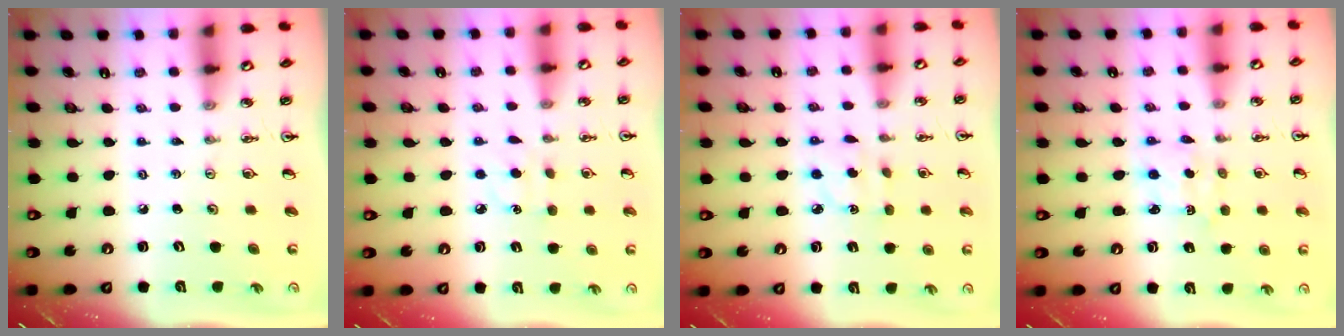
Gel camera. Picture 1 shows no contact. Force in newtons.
{"total": 5.0, "press": 4.9, "slide": 0.5}
{"total": 3.1, "press": 3.1, "slide": 0.3}
{"total": 2.4, "press": 2.4, "slide": 0.3}